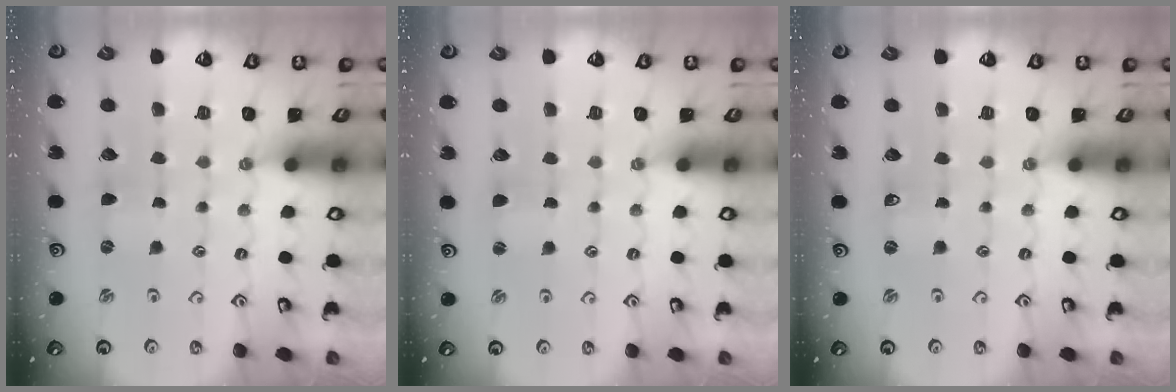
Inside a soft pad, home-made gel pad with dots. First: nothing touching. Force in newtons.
{"total": 1.1, "press": 1.1, "slide": 0.1}
{"total": 0.0}